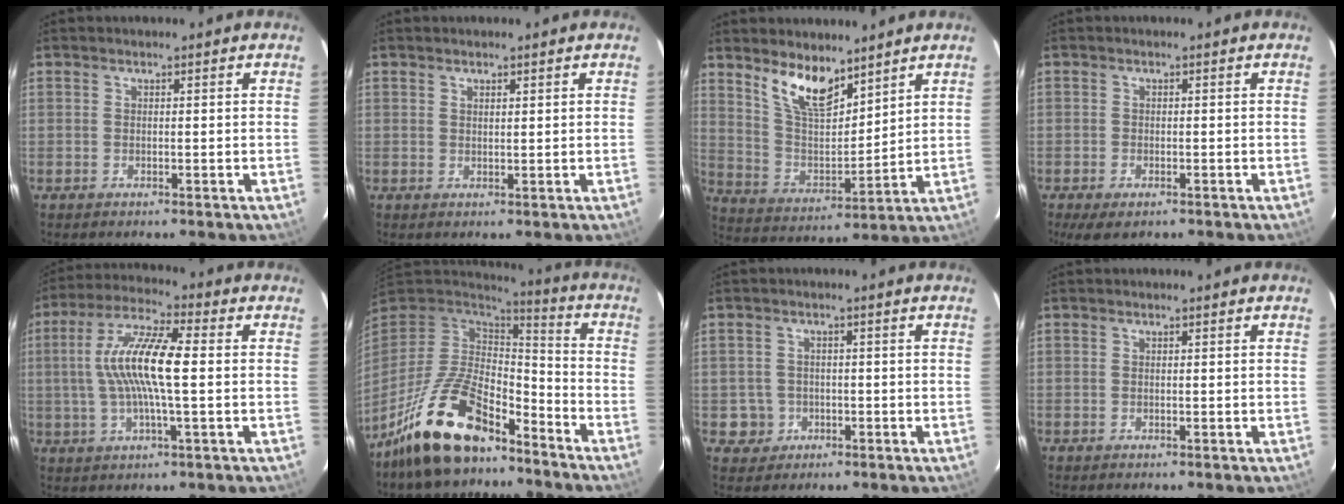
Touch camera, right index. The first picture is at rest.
{"total": 1.0, "force": [0.8, 0.3, 0.5], "torque": [-0.008, 0.000, 0.014]}
{"total": 11.4, "force": [8.3, 4.3, 6.6], "torque": [-0.125, -0.002, 0.165]}
{"total": 4.1, "force": [-2.6, 2.0, 2.4], "torque": [-0.052, -0.016, -0.045]}
{"total": 12.9, "force": [0.5, 2.2, 12.7], "torque": [-0.245, 0.011, 0.003]}
{"total": 18.9, "force": [-13.3, 7.3, 11.2], "torque": [-0.232, -0.012, -0.237]}
{"total": 4.3, "force": [-1.0, 4.2, 0.1], "torque": [-0.005, 0.020, -0.011]}
{"total": 0.0}